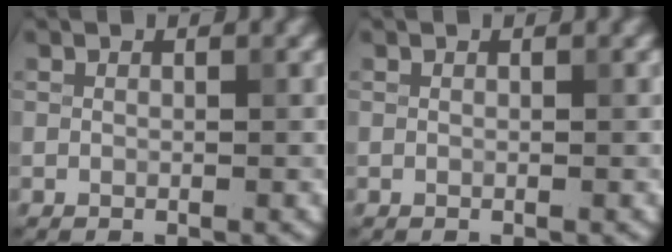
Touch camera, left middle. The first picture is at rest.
{"total": 0.0}